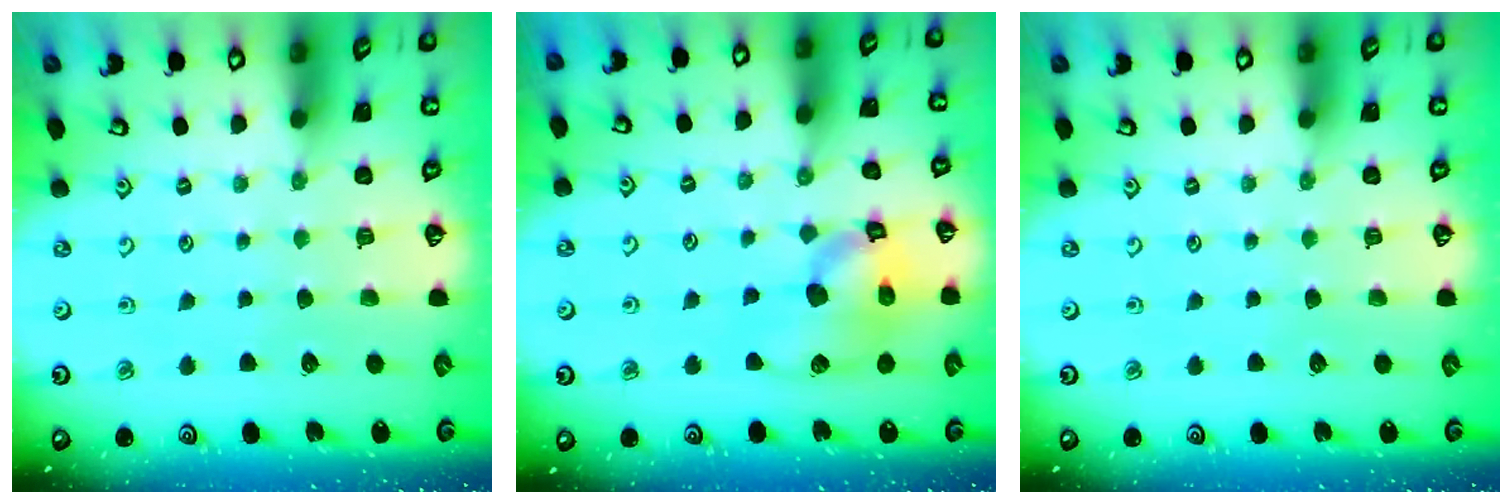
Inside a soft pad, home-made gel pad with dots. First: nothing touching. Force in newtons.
{"total": 16.8, "press": 16.6, "slide": 2.5}
{"total": 0.0}